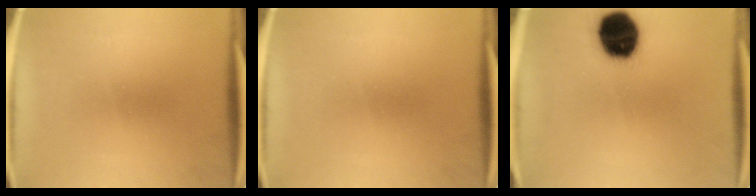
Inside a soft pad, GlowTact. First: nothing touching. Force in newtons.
{"total": 0.0}
{"total": 16.1}